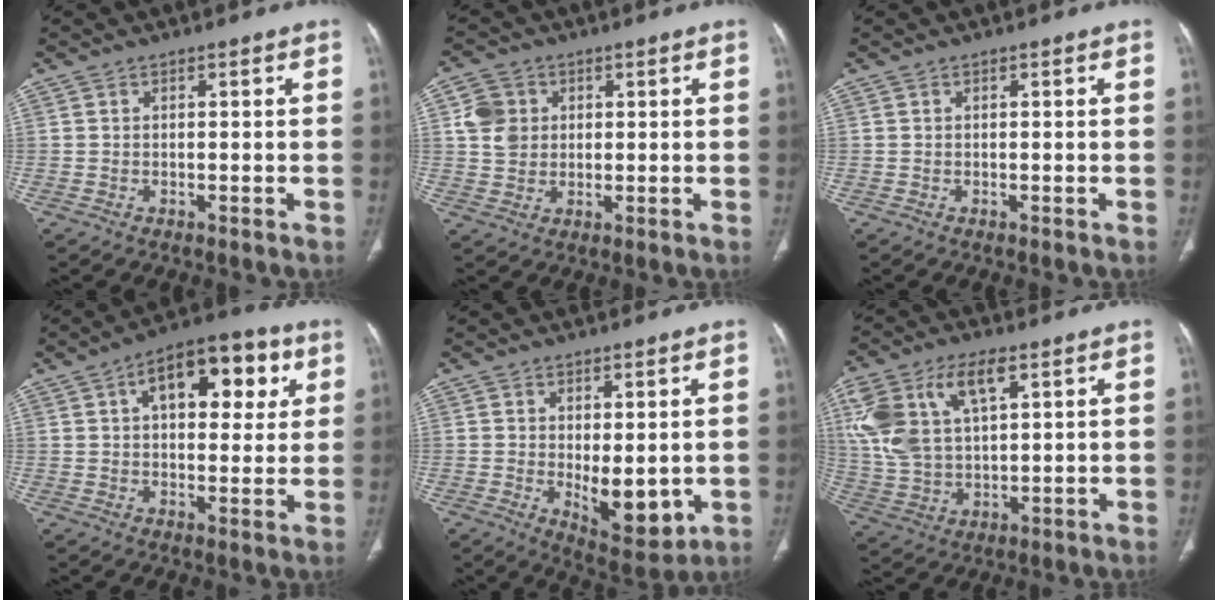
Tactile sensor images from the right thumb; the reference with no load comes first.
{"total": 6.3, "force": [1.5, 5.5, 2.7], "torque": [-0.034, -0.002, 0.027]}
{"total": 0.0}
{"total": 16.0, "force": [5.6, 8.5, 12.3], "torque": [-0.127, 0.009, 0.078]}
{"total": 9.0, "force": [-0.7, 4.3, 7.9], "torque": [-0.088, -0.021, 0.009]}
{"total": 16.4, "force": [6.6, 8.5, 12.4], "torque": [-0.258, 0.000, 0.132]}